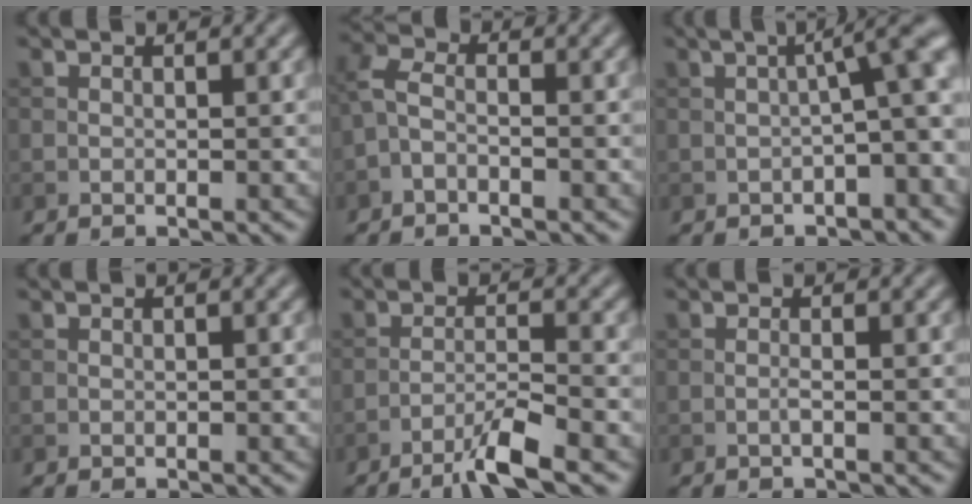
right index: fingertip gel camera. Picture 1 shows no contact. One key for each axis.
{"total": 2.6, "fx": -1.1, "fy": 1.3, "fz": 2.0, "tx": -0.047, "ty": 0.005, "tz": -0.034}
{"total": 7.2, "fx": 0.1, "fy": 1.6, "fz": 7.0, "tx": -0.083, "ty": 0.020, "tz": -0.005}
{"total": 0.0}
{"total": 4.1, "fx": -2.8, "fy": 0.2, "fz": 2.9, "tx": -0.051, "ty": 0.007, "tz": -0.061}
{"total": 0.7, "fx": -0.2, "fy": 0.0, "fz": 0.7, "tx": -0.014, "ty": 0.001, "tz": -0.007}